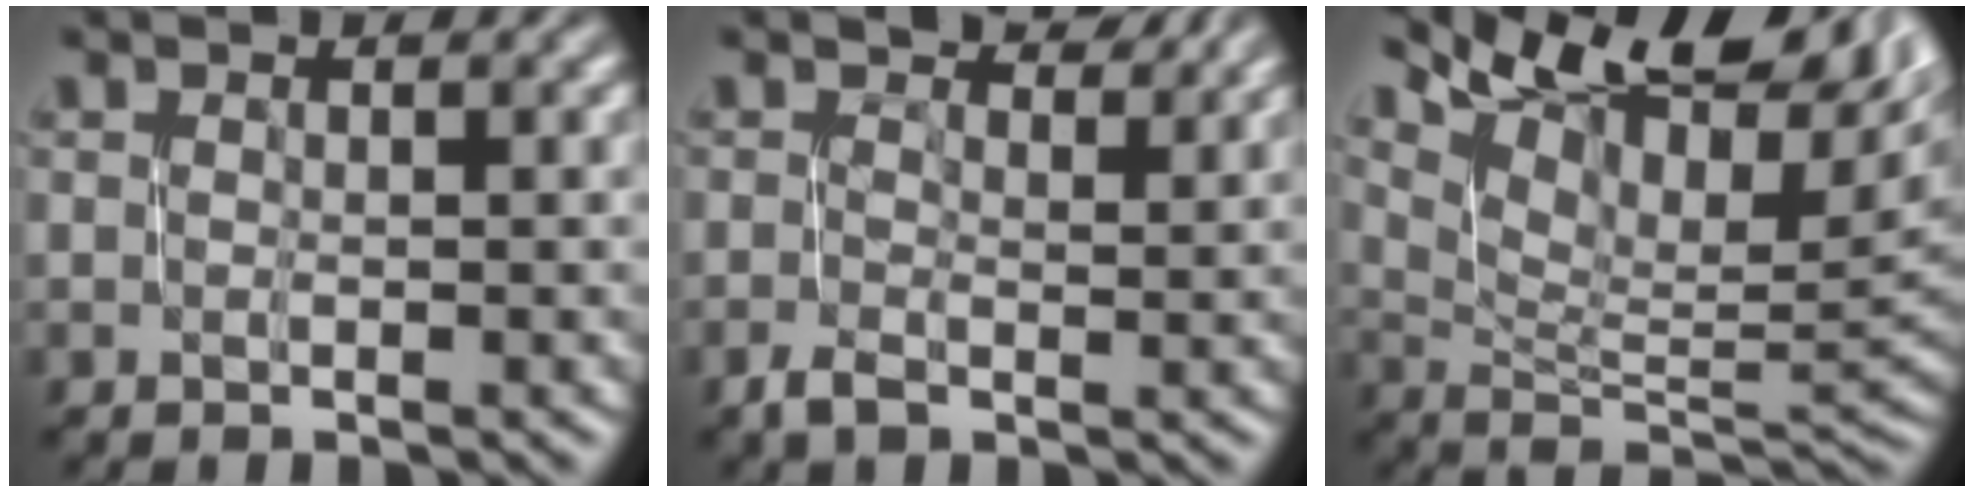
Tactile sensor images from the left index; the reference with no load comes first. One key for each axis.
{"total": 2.7, "fx": 0.6, "fy": 1.8, "fz": 1.9, "tx": -0.038, "ty": 0.005, "tz": 0.002}
{"total": 14.1, "fx": 8.1, "fy": 5.5, "fz": 10.1, "tx": -0.150, "ty": 0.033, "tz": 0.142}